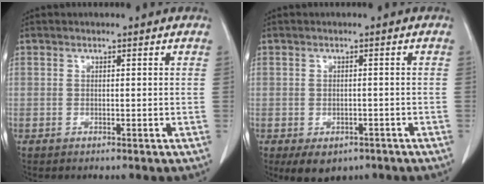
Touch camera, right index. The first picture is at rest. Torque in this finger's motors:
{"motor_torque": [0.05, -0.12, 0.08, 0.00]}